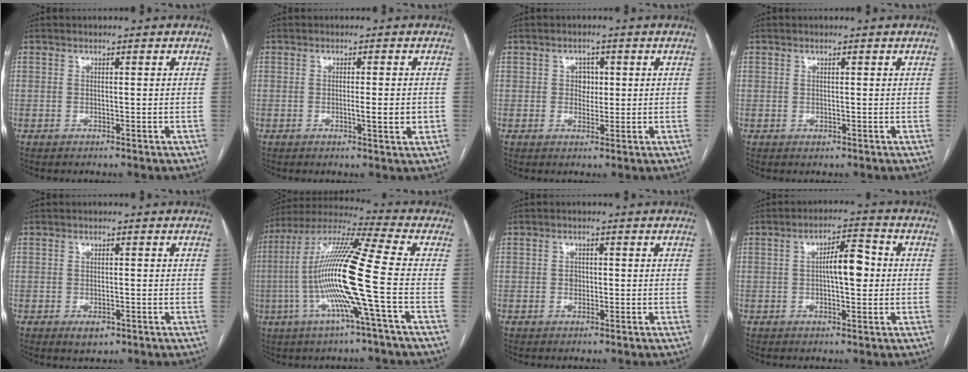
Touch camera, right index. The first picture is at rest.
{"total": 3.3, "force": [-0.5, 0.2, 3.3], "torque": [-0.049, -0.005, -0.007]}
{"total": 2.3, "force": [0.4, 1.8, 1.4], "torque": [-0.013, 0.004, 0.007]}
{"total": 0.0}
{"total": 2.1, "force": [-1.0, 1.3, 1.3], "torque": [-0.011, 0.000, -0.006]}
{"total": 16.8, "force": [-3.3, -1.1, 16.4], "torque": [-0.322, -0.001, -0.078]}
{"total": 1.4, "force": [-0.1, 1.1, 0.8], "torque": [-0.013, 0.002, 0.000]}
{"total": 6.4, "force": [0.3, 1.8, 6.1], "torque": [-0.100, 0.016, 0.004]}